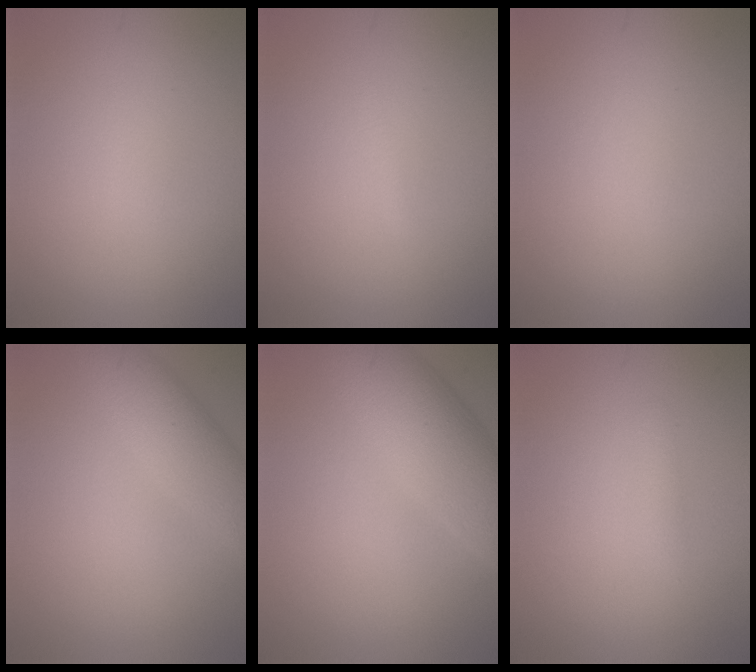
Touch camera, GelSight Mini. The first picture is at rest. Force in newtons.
{"total": 0.5, "press": 0.5, "slide": 0.1}
{"total": 0.0}
{"total": 4.0, "press": 4.0, "slide": 0.1}
{"total": 6.7, "press": 6.6, "slide": 0.2}
{"total": 0.7, "press": 0.7, "slide": 0.1}